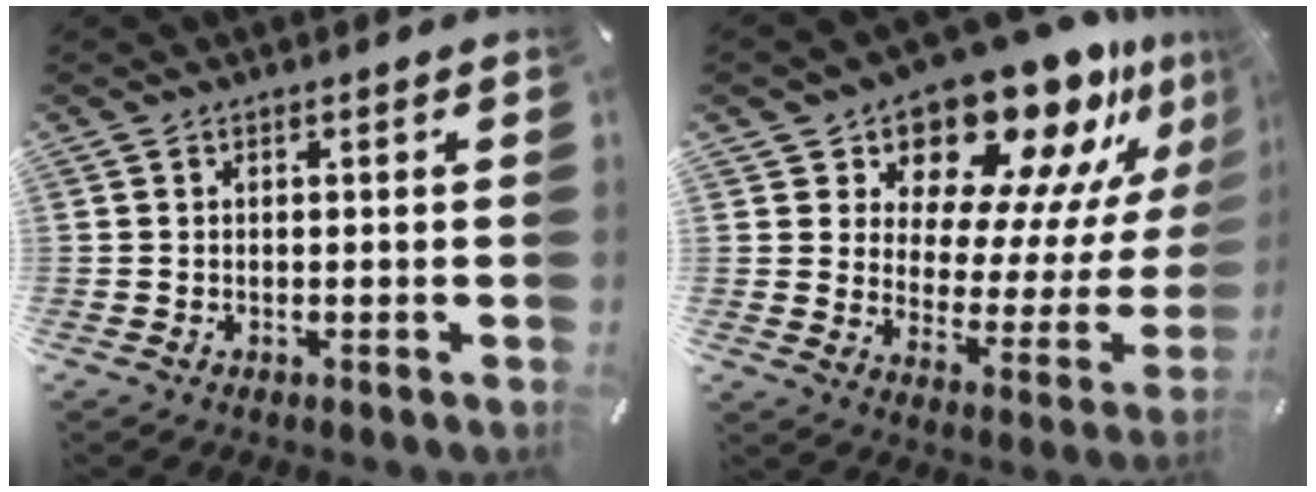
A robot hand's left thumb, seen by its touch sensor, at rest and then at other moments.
{"total": 18.1, "force": [15.8, 6.8, 5.5], "torque": [-0.068, -0.151, 0.261]}